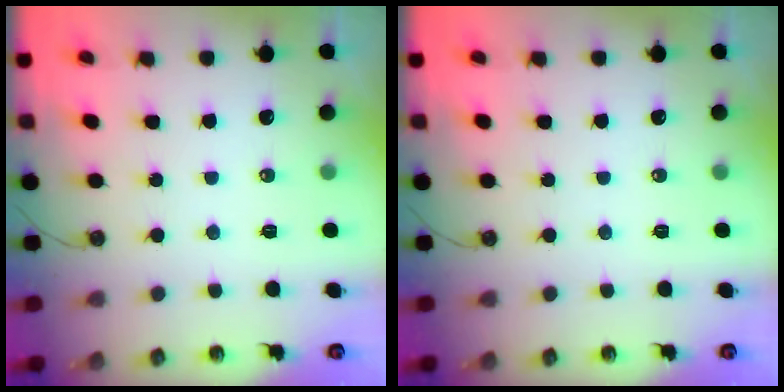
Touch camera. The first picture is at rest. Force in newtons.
{"total": 0.0}